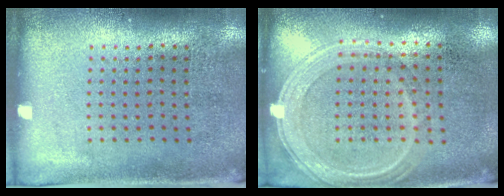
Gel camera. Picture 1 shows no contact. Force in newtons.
{"total": 1.2, "press": 1.2, "slide": 0.3}